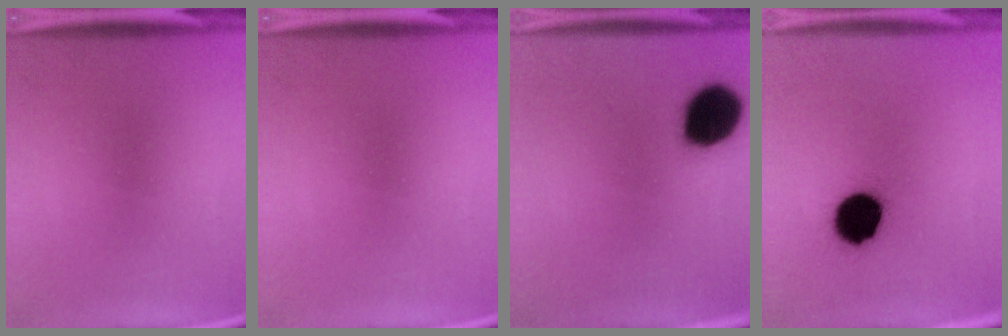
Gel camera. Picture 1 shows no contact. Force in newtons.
{"total": 0.0}
{"total": 16.3}
{"total": 13.0}